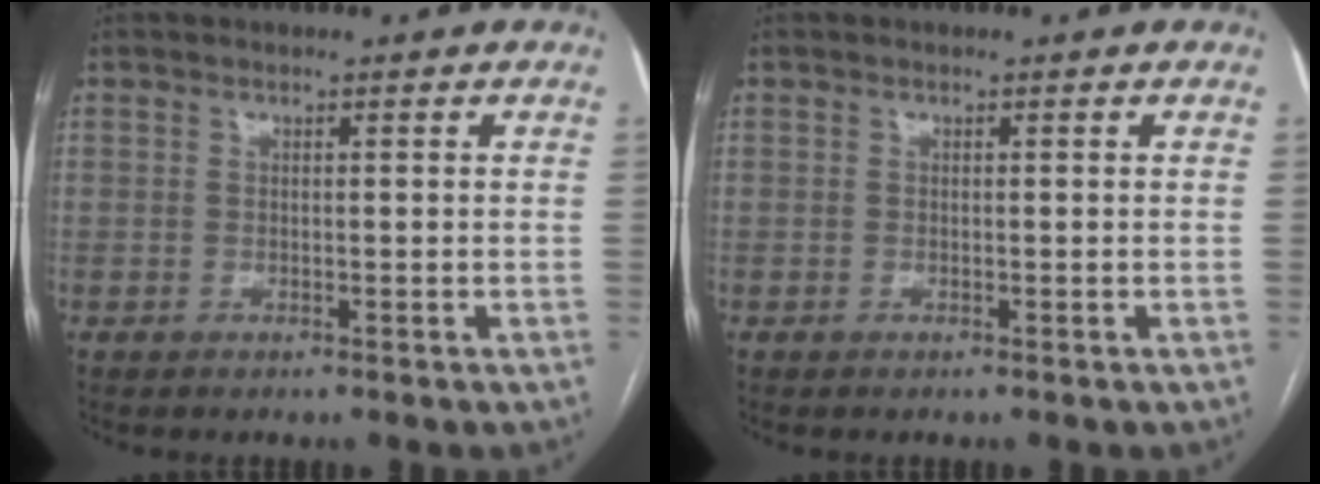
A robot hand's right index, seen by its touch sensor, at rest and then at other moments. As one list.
[{"total": 0.0}]